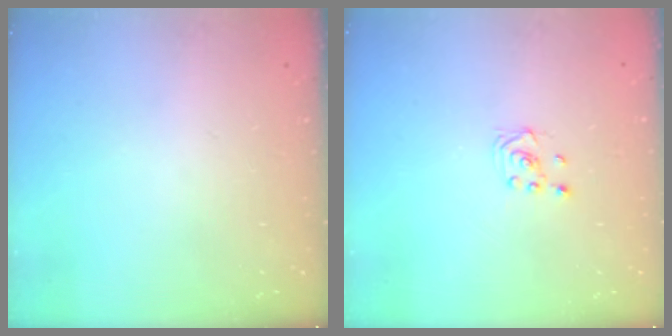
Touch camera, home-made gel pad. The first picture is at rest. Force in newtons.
{"total": 1.9, "press": 1.7, "slide": 0.8}